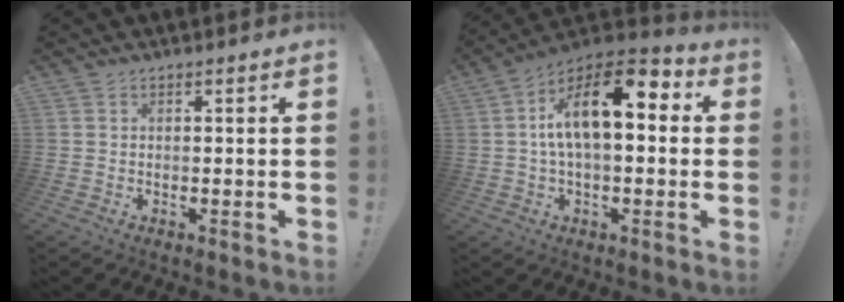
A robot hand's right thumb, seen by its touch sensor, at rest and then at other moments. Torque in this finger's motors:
{"motor_torque": [2.32, 2.39, 0.51, -0.10, 0.15]}